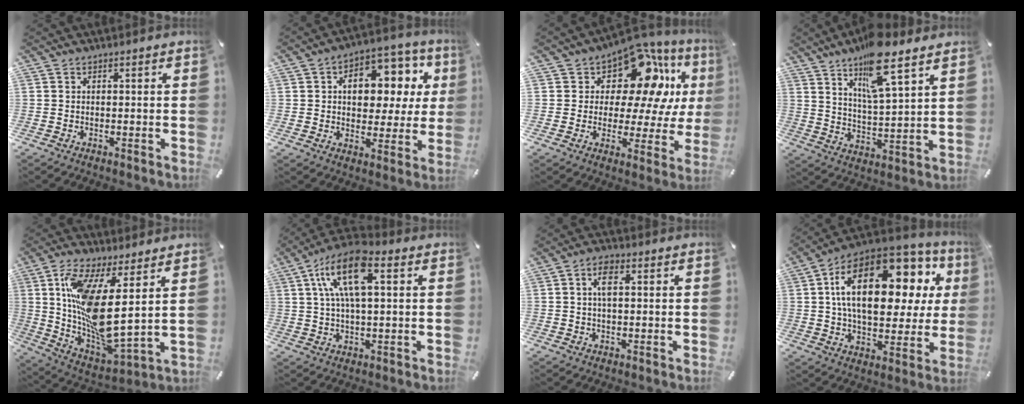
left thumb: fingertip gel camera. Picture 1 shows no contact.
{"total": 13.3, "force": [3.7, 8.9, 9.2], "torque": [-0.121, -0.019, 0.060]}
{"total": 14.5, "force": [7.5, 9.0, 8.6], "torque": [-0.125, -0.057, 0.134]}
{"total": 14.0, "force": [10.0, 3.6, 9.2], "torque": [-0.156, -0.044, 0.166]}
{"total": 15.3, "force": [5.0, 4.2, 13.8], "torque": [-0.293, -0.064, 0.080]}
{"total": 13.6, "force": [4.6, 5.7, 11.5], "torque": [-0.232, 0.005, 0.081]}
{"total": 4.6, "force": [1.0, 2.4, 3.8], "torque": [-0.064, 0.004, 0.012]}
{"total": 24.4, "force": [8.2, 12.8, 19.0], "torque": [-0.334, -0.042, 0.134]}